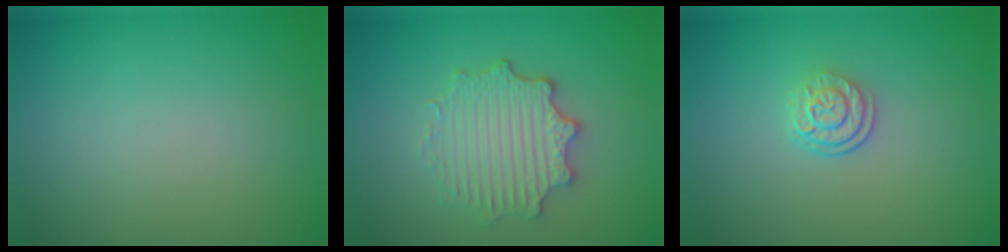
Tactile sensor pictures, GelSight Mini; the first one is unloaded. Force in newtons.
{"total": 4.4, "press": 3.7, "slide": 2.4}
{"total": 2.4, "press": 1.8, "slide": 1.7}